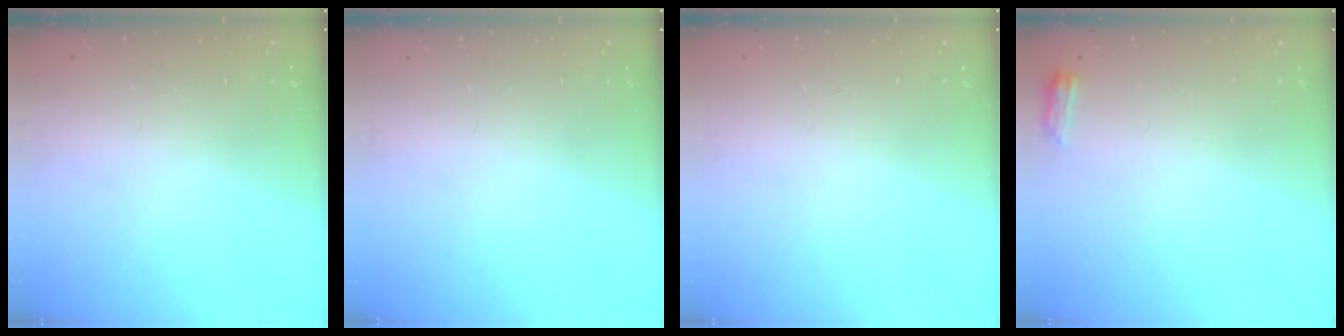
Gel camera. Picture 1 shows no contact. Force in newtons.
{"total": 0.0}
{"total": 0.0}
{"total": 3.3, "press": 3.2, "slide": 0.5}